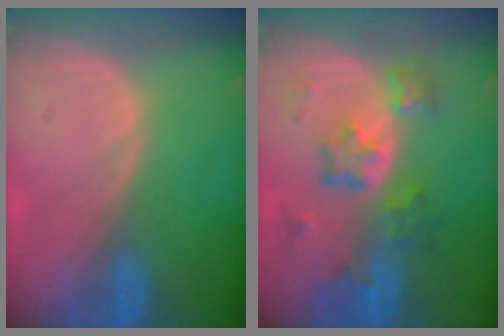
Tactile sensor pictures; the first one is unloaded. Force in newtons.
{"total": 7.0, "press": 6.7, "slide": 2.2}